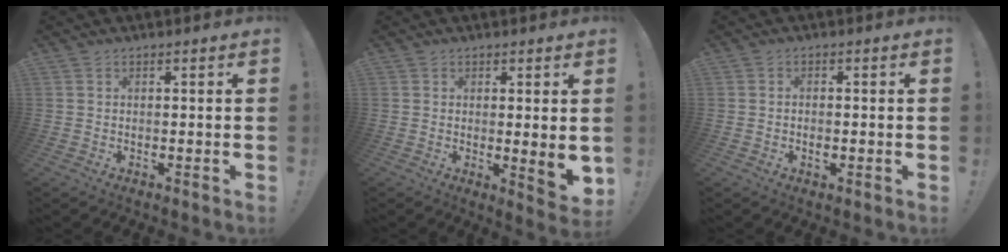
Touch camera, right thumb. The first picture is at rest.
{"total": 4.9, "force": [1.1, 1.2, 4.7], "torque": [-0.050, -0.016, 0.024]}
{"total": 1.3, "force": [-0.5, 1.0, 0.8], "torque": [-0.007, -0.002, -0.009]}